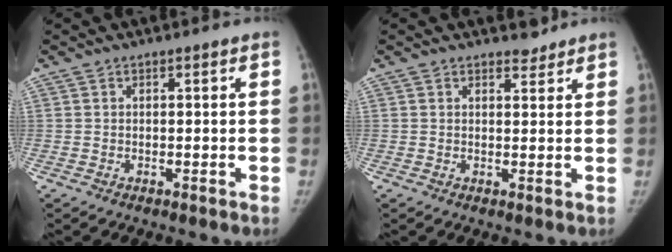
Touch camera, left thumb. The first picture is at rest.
{"total": 2.0, "force": [1.8, 0.9, 0.1], "torque": [0.013, -0.013, 0.022]}